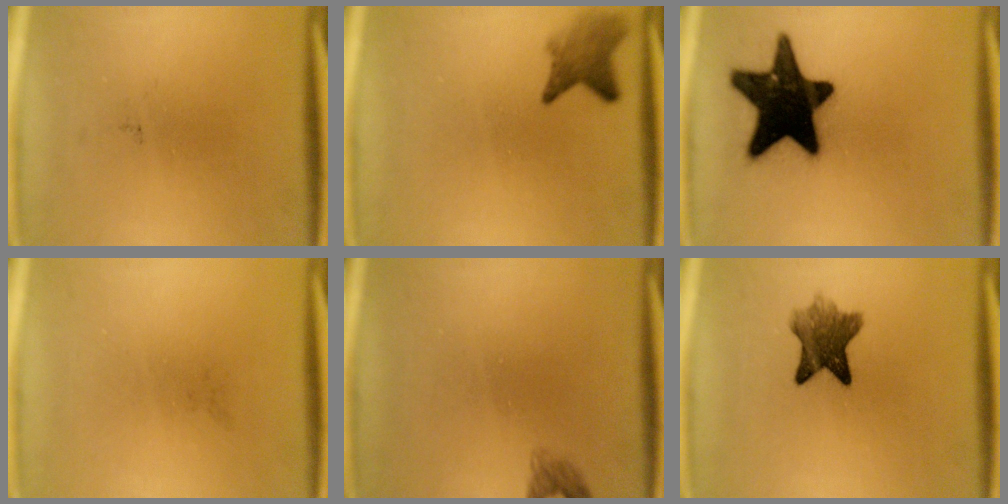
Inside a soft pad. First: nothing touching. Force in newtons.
{"total": 3.4}
{"total": 19.8}
{"total": 0.0}
{"total": 1.4}
{"total": 6.8}